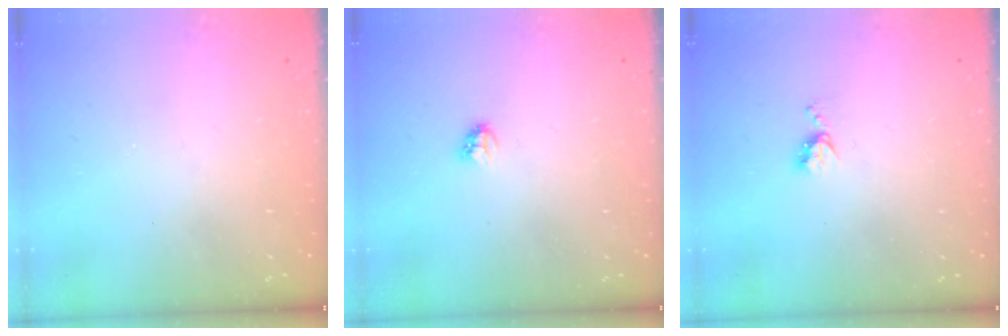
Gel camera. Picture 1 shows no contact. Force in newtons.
{"total": 2.8, "press": 2.8, "slide": 0.3}
{"total": 5.2, "press": 5.2, "slide": 0.5}